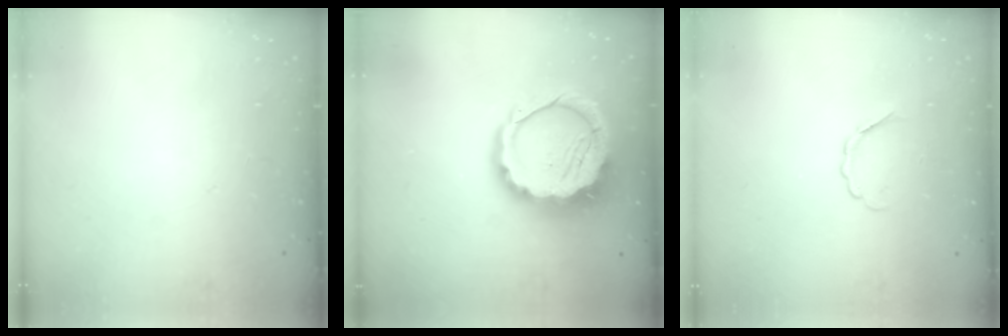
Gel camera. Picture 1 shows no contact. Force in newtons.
{"total": 13.2, "press": 12.8, "slide": 3.3}
{"total": 3.5, "press": 3.4, "slide": 0.7}